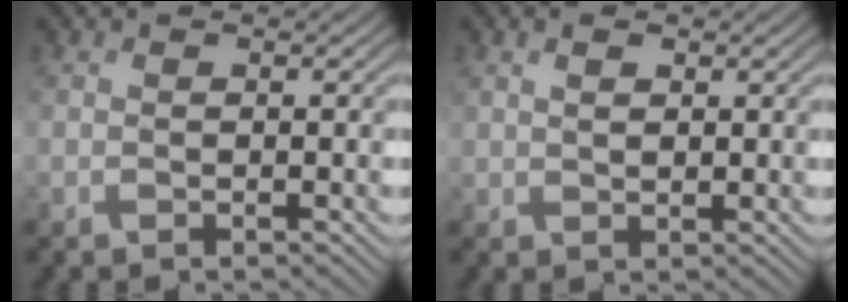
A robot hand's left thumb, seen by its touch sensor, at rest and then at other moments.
{"total": 1.8, "force": [0.8, 1.0, 1.2], "torque": [-0.024, 0.000, 0.017]}